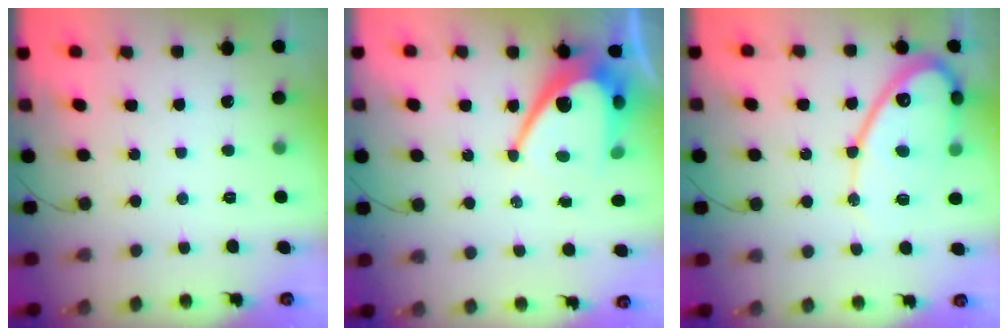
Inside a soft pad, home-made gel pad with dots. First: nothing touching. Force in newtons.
{"total": 12.7, "press": 12.7, "slide": 1.2}
{"total": 14.6, "press": 14.5, "slide": 1.5}